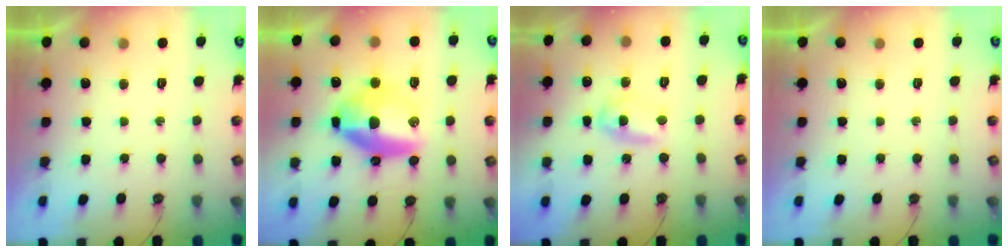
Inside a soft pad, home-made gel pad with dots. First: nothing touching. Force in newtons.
{"total": 13.6, "press": 13.5, "slide": 1.9}
{"total": 6.6, "press": 6.5, "slide": 0.4}
{"total": 0.0}